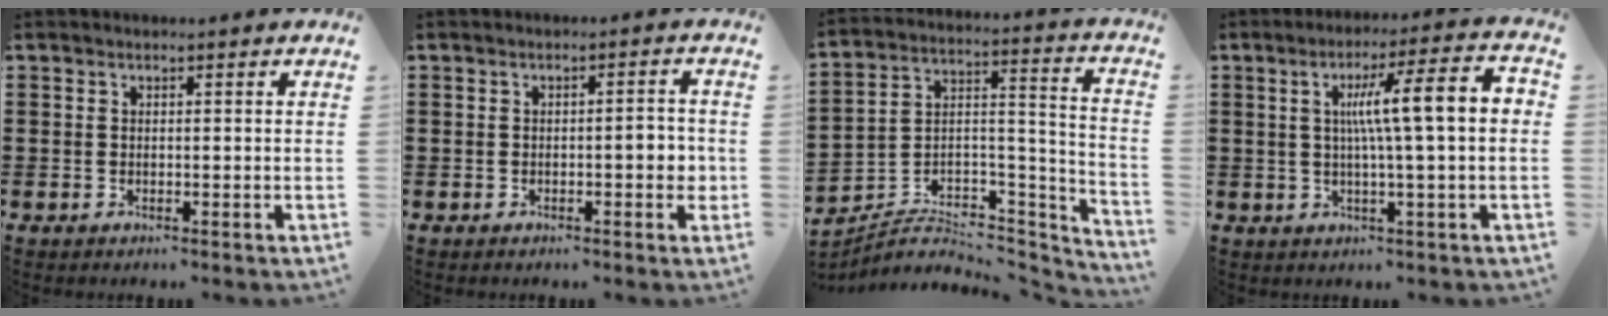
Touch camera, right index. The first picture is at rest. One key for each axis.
{"total": 2.9, "fx": -0.6, "fy": 0.9, "fz": 2.7, "tx": -0.037, "ty": 0.002, "tz": -0.015}
{"total": 4.7, "fx": -3.7, "fy": 2.4, "fz": 1.6, "tx": -0.026, "ty": -0.001, "tz": -0.072}
{"total": 9.6, "fx": 1.0, "fy": 0.5, "fz": 9.6, "tx": -0.169, "ty": 0.002, "tz": 0.006}